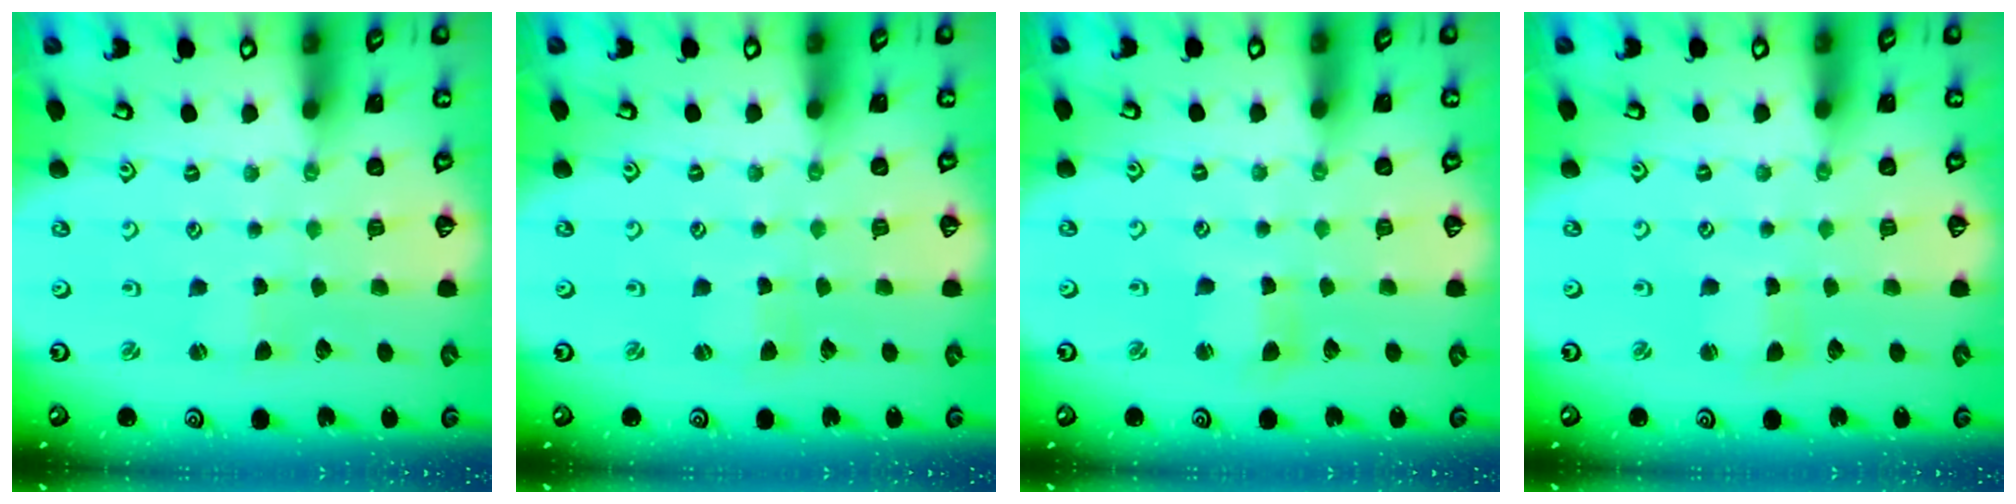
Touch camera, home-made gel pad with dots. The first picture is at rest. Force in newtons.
{"total": 1.5, "press": 1.4, "slide": 0.2}
{"total": 2.6, "press": 2.5, "slide": 0.3}
{"total": 0.8, "press": 0.8, "slide": 0.2}